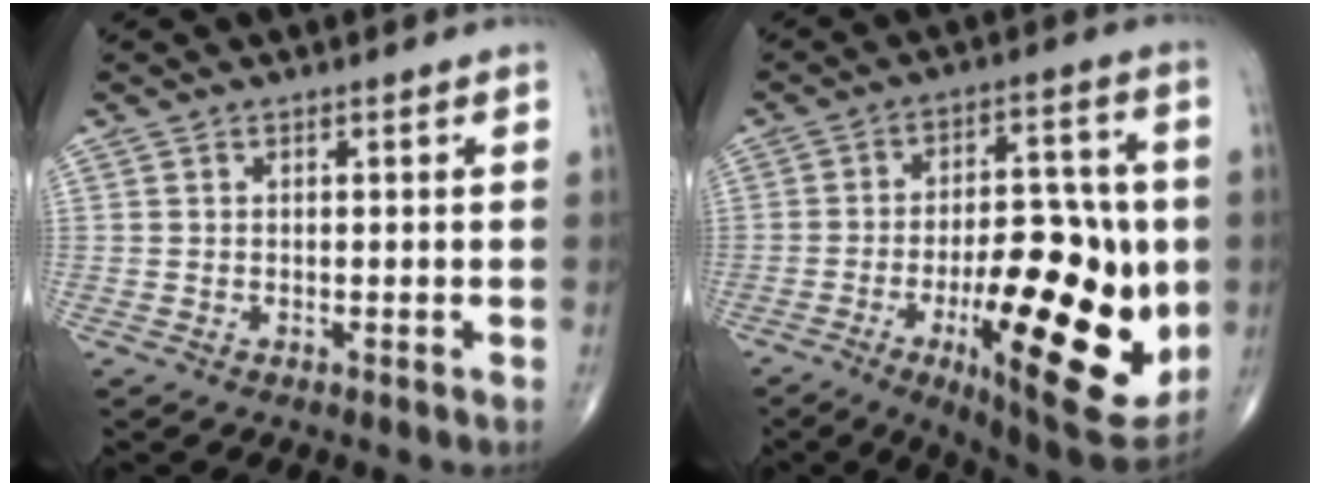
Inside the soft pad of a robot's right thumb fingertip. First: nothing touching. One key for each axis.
{"total": 26.0, "fx": -5.6, "fy": 9.8, "fz": 23.4, "tx": -0.297, "ty": 0.001, "tz": -0.066}